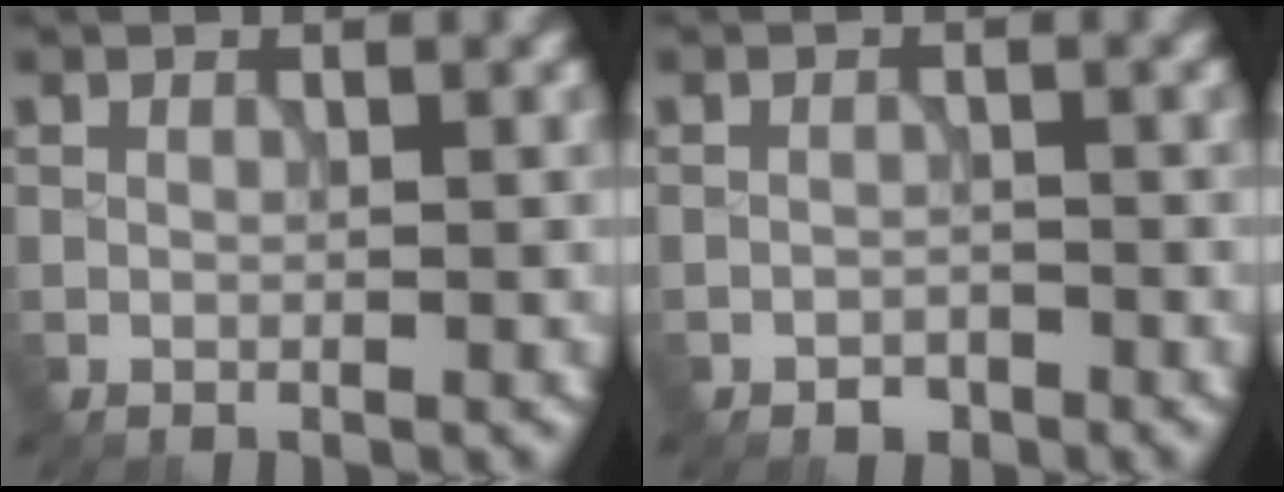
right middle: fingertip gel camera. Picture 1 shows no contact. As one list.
[{"total": 1.3, "force": [-1.0, 0.7, 0.3], "torque": [-0.002, 0.000, -0.018]}]